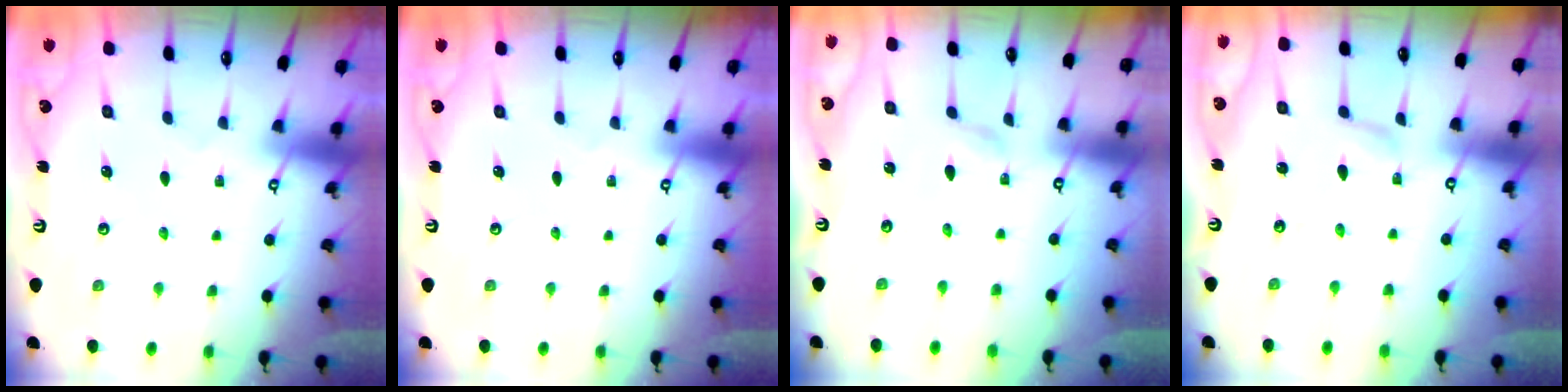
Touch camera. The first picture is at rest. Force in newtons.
{"total": 0.0}
{"total": 3.0, "press": 3.0, "slide": 0.3}
{"total": 2.7, "press": 2.7, "slide": 0.2}